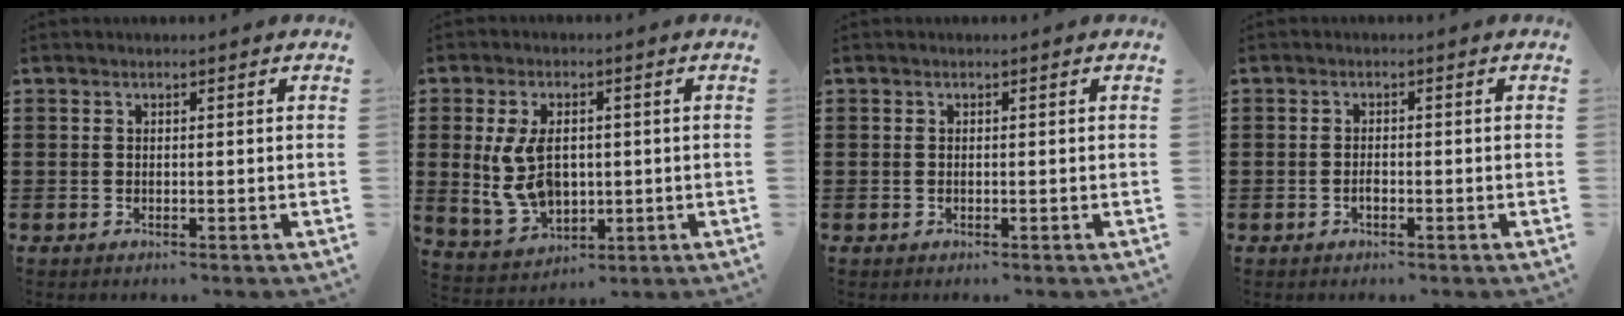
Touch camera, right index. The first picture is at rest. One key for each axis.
{"total": 8.6, "fx": 0.5, "fy": 5.5, "fz": 6.7, "tx": -0.155, "ty": 0.007, "tz": 0.009}
{"total": 0.0}
{"total": 1.0, "fx": -0.5, "fy": 0.5, "fz": 0.7, "tx": -0.016, "ty": -0.004, "tz": -0.008}